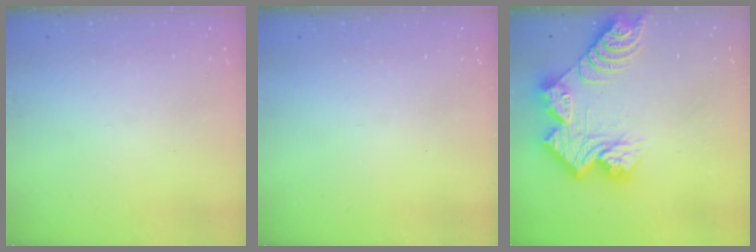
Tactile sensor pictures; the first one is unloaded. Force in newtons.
{"total": 0.0}
{"total": 17.1, "press": 17.0, "slide": 1.3}